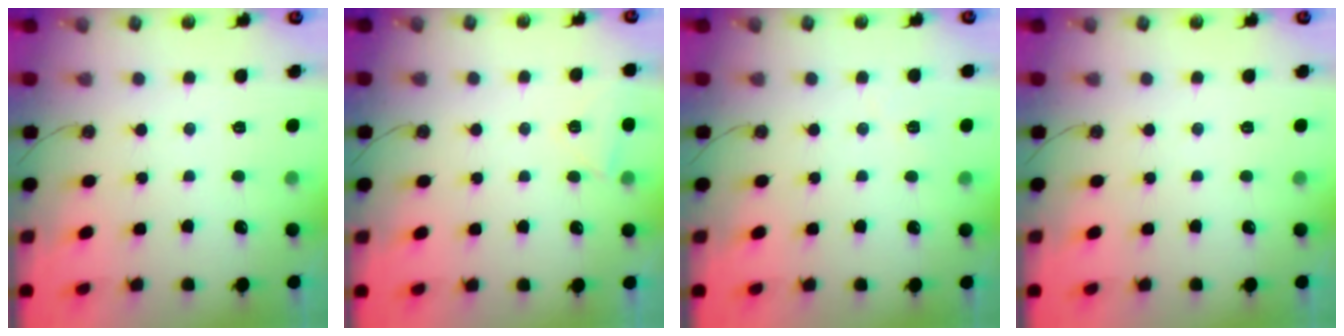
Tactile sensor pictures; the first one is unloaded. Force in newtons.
{"total": 4.0, "press": 4.0, "slide": 0.3}
{"total": 2.9, "press": 2.8, "slide": 0.7}
{"total": 0.0}